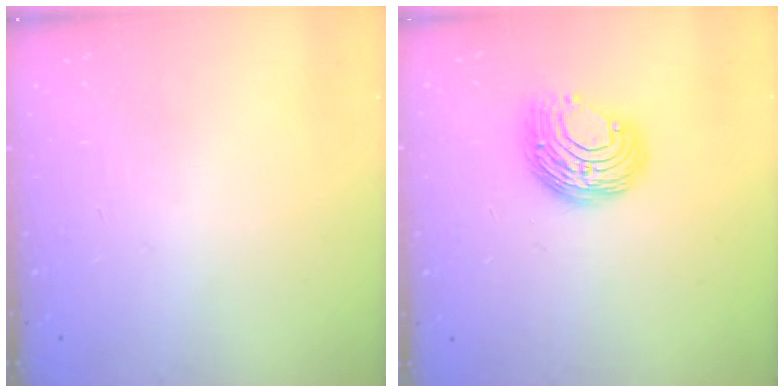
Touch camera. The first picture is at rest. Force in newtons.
{"total": 9.2, "press": 9.2, "slide": 0.4}